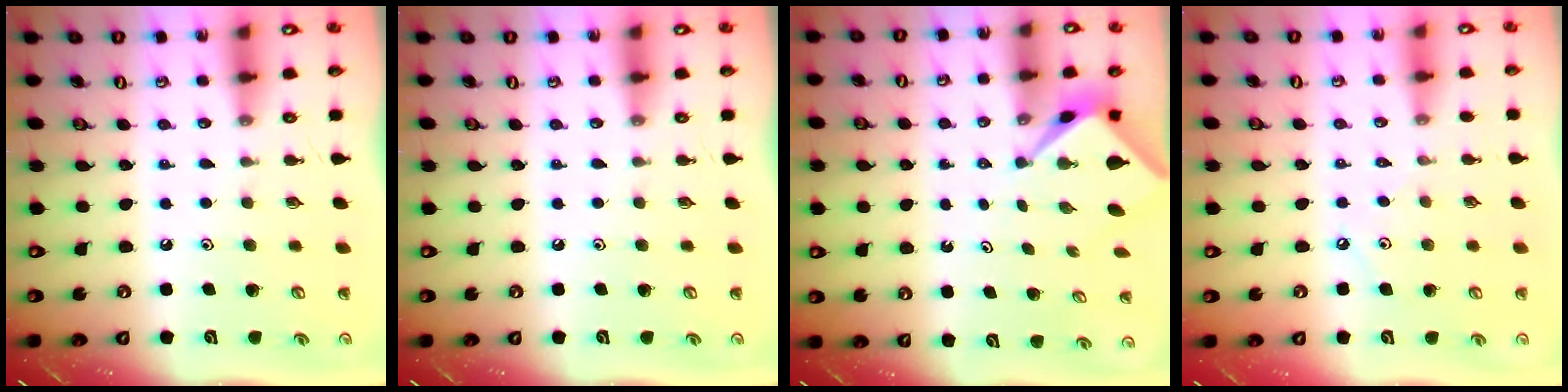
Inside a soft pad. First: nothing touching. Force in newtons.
{"total": 0.0}
{"total": 2.3, "press": 2.3, "slide": 0.3}
{"total": 3.8, "press": 3.8, "slide": 0.3}